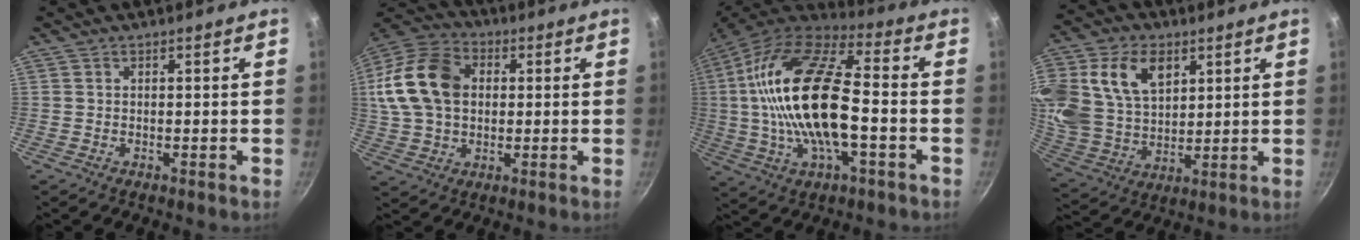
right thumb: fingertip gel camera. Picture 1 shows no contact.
{"total": 17.6, "force": [2.4, 12.7, 12.0], "torque": [-0.215, 0.024, 0.034]}
{"total": 24.2, "force": [-1.5, 10.8, 21.6], "torque": [-0.415, 0.033, -0.042]}
{"total": 22.5, "force": [8.2, 15.6, 13.9], "torque": [-0.296, 0.004, 0.162]}